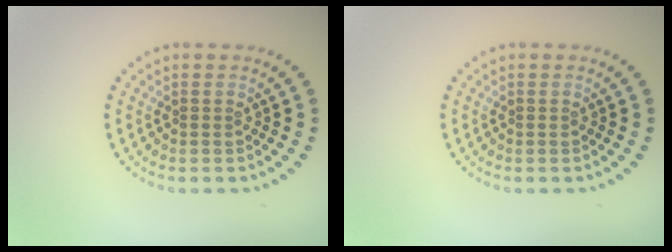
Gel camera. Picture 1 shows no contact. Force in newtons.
{"total": 0.0}